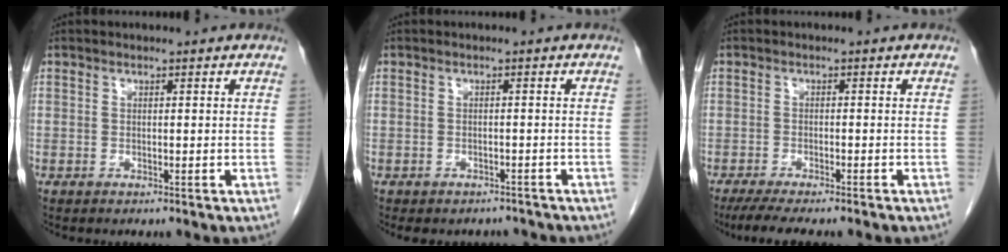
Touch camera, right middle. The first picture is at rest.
{"total": 5.7, "force": [-5.0, 2.6, 0.9], "torque": [-0.006, 0.007, -0.057]}
{"total": 7.9, "force": [-6.5, 0.8, 4.4], "torque": [-0.060, -0.013, -0.098]}